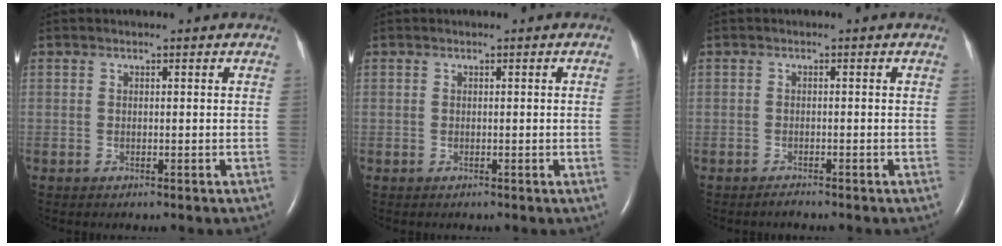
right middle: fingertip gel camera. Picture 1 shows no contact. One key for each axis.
{"total": 0.9, "fx": -0.1, "fy": -0.4, "fz": 0.8, "tx": -0.007, "ty": 0.000, "tz": -0.003}
{"total": 0.6, "fx": -0.6, "fy": 0.0, "fz": 0.1, "tx": -0.006, "ty": -0.003, "tz": -0.010}